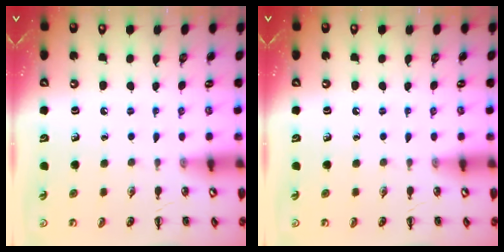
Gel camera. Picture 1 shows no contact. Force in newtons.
{"total": 0.0}